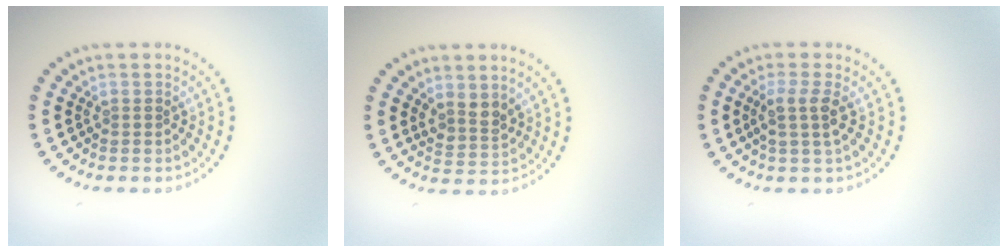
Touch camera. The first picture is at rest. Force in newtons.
{"total": 2.2, "press": 1.8, "slide": 1.2}
{"total": 2.3, "press": 1.9, "slide": 1.3}